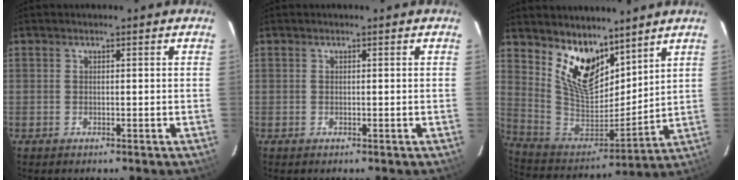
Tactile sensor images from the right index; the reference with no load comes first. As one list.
[{"total": 0.0}, {"total": 14.9, "force": [10.1, 7.6, 8.0], "torque": [-0.160, -0.005, 0.201]}]